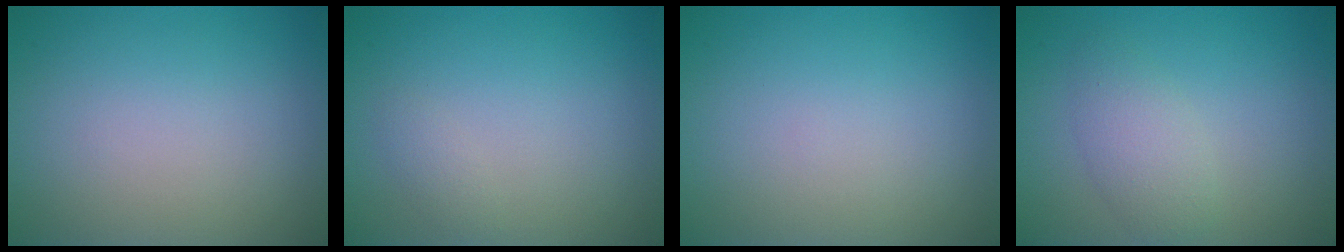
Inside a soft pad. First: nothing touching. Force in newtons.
{"total": 0.8, "press": 0.8, "slide": 0.0}
{"total": 0.0}
{"total": 2.6, "press": 2.6, "slide": 0.1}